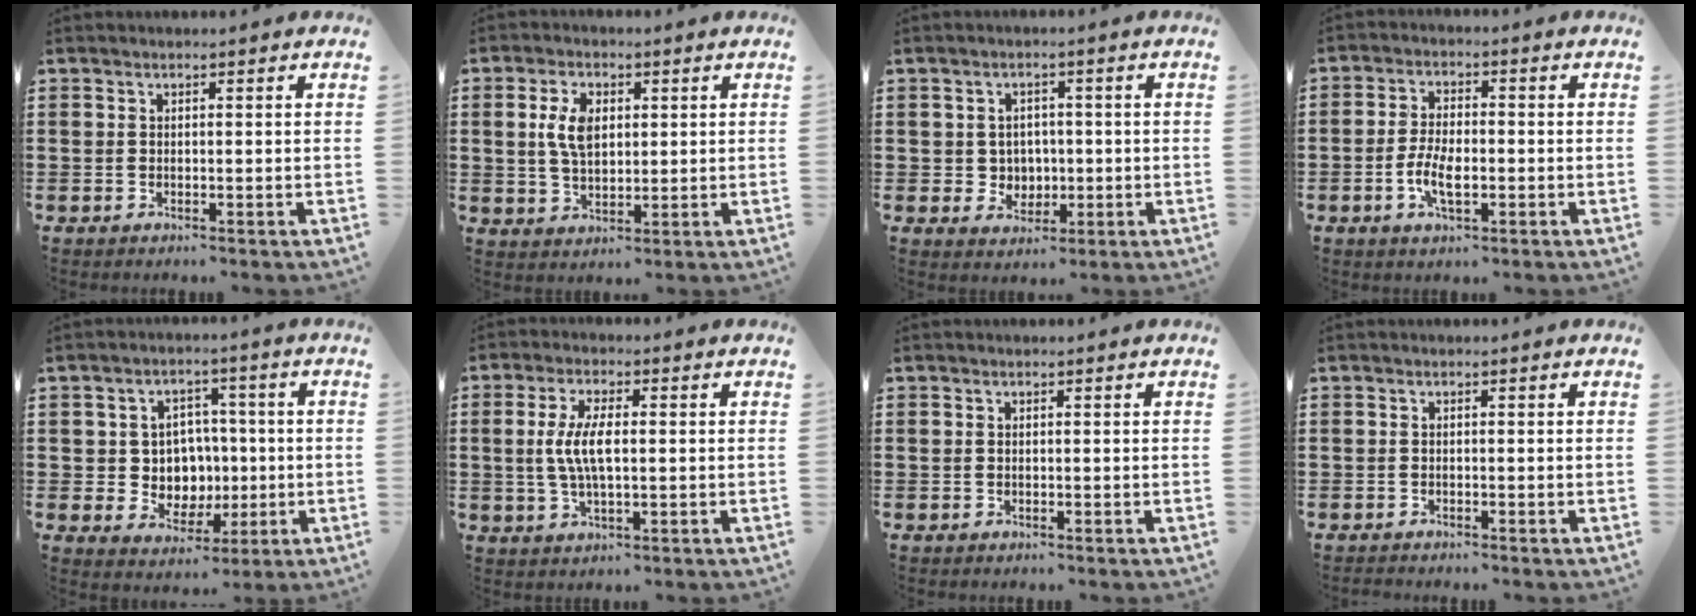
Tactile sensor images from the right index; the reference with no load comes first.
{"total": 5.9, "force": [1.2, 3.5, 4.6], "torque": [-0.105, 0.010, 0.017]}
{"total": 3.4, "force": [0.2, 3.3, 0.7], "torque": [-0.030, 0.011, 0.000]}
{"total": 5.2, "force": [-1.6, 2.3, 4.4], "torque": [-0.095, -0.001, -0.032]}
{"total": 5.9, "force": [0.4, 5.6, 1.9], "torque": [-0.046, 0.007, 0.007]}
{"total": 6.2, "force": [0.2, 2.2, 5.8], "torque": [-0.131, -0.001, -0.006]}
{"total": 0.0}
{"total": 0.5, "force": [-0.5, 0.1, -0.1], "torque": [0.000, 0.000, -0.012]}